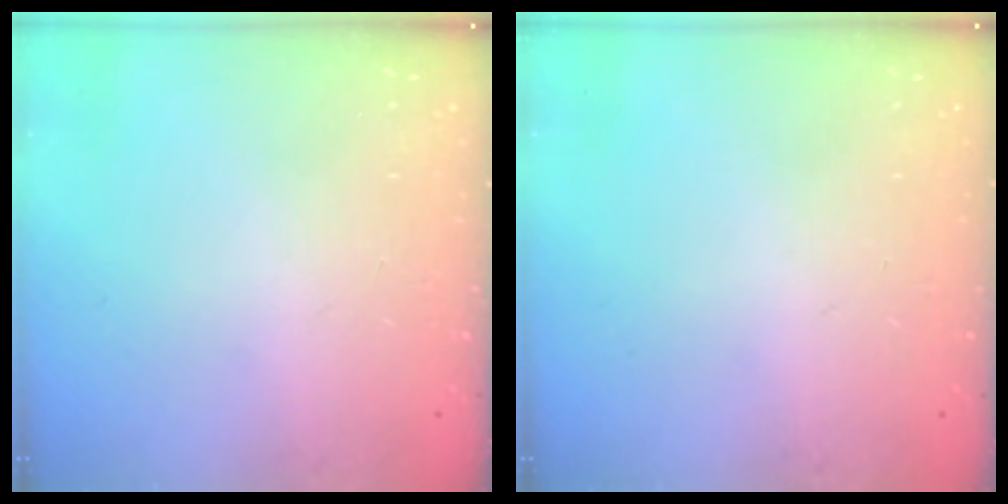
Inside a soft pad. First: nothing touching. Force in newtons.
{"total": 0.0}